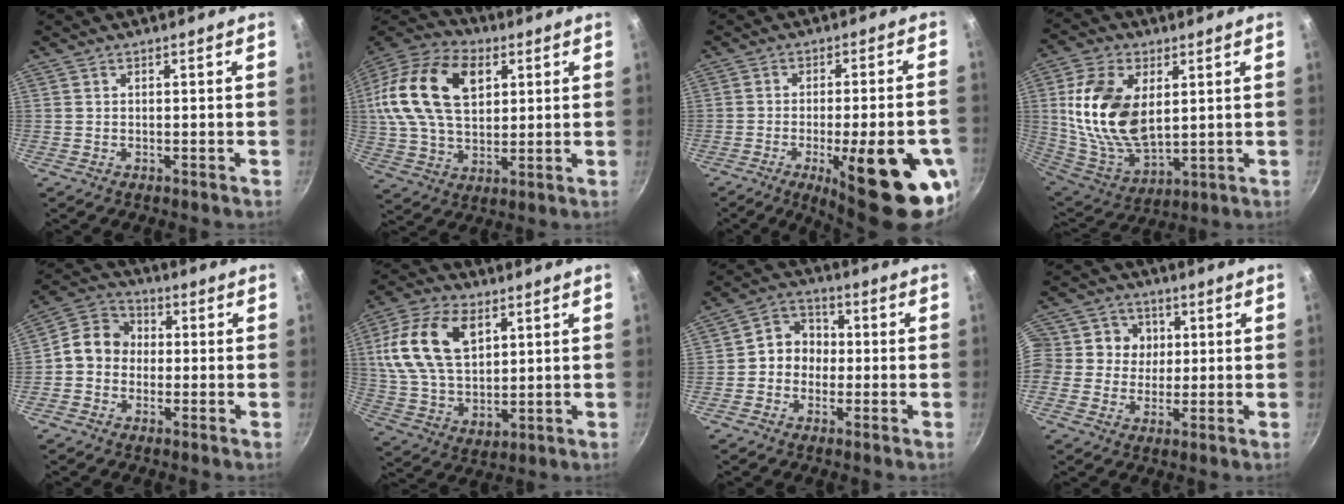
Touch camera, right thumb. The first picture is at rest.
{"total": 22.1, "force": [5.8, 14.0, 16.1], "torque": [-0.299, 0.013, 0.095]}
{"total": 20.8, "force": [-7.7, 5.4, 18.5], "torque": [-0.227, 0.016, -0.097]}
{"total": 18.1, "force": [3.5, 10.8, 14.1], "torque": [-0.259, -0.024, 0.080]}
{"total": 8.5, "force": [-0.7, 7.4, 4.1], "torque": [-0.041, 0.024, -0.037]}
{"total": 18.1, "force": [5.4, 11.3, 13.0], "torque": [-0.234, -0.010, 0.104]}
{"total": 7.2, "force": [-0.5, 6.4, 3.3], "torque": [-0.015, 0.022, -0.025]}
{"total": 12.5, "force": [1.7, 11.7, 4.1], "torque": [-0.073, 0.017, 0.011]}